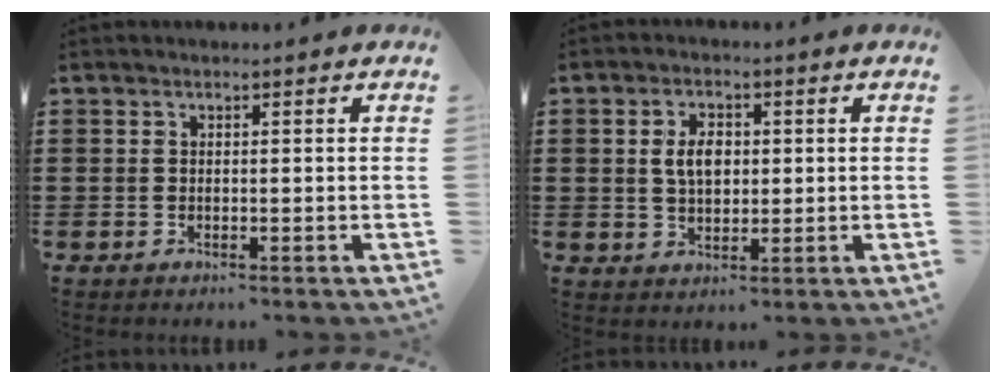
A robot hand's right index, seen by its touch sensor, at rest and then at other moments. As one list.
[{"total": 4.5, "force": [0.5, 2.7, 3.5], "torque": [-0.066, 0.008, 0.006]}]